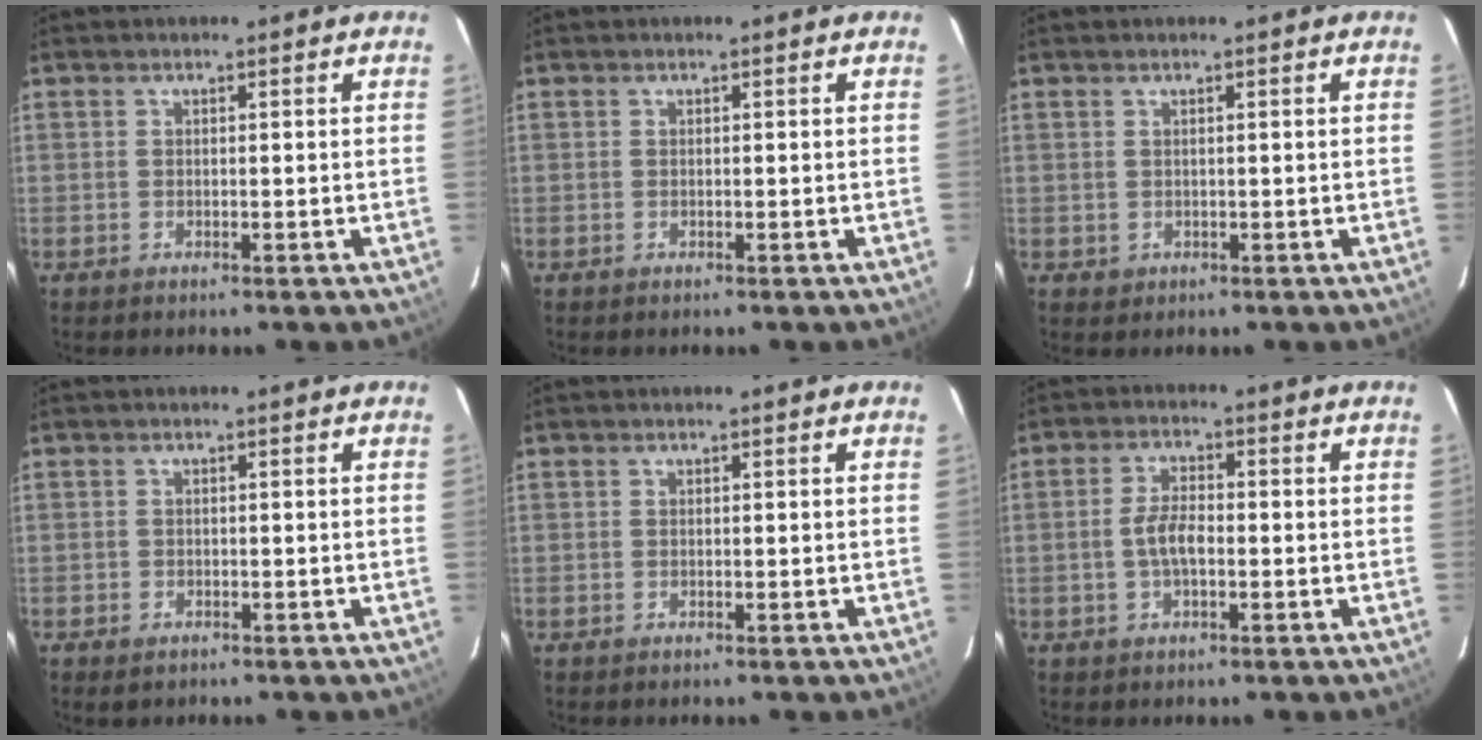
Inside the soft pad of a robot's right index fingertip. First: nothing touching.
{"total": 0.0}
{"total": 0.6, "force": [0.3, 0.3, 0.3], "torque": [-0.006, 0.000, 0.007]}
{"total": 1.7, "force": [-1.1, 1.2, 0.5], "torque": [-0.010, -0.001, -0.015]}
{"total": 0.0}
{"total": 4.3, "force": [-1.0, 1.6, 3.8], "torque": [-0.080, 0.006, -0.017]}